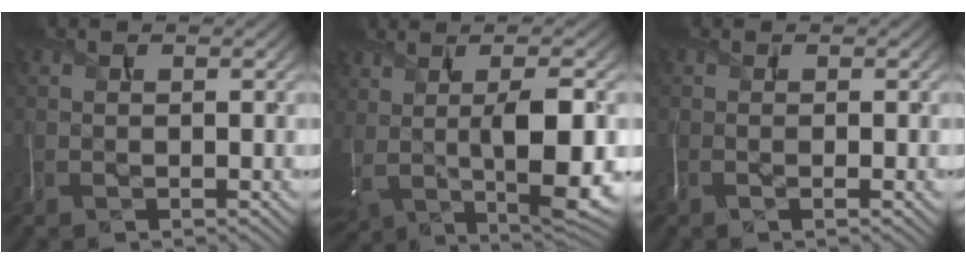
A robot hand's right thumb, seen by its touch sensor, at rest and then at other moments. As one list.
[{"total": 11.7, "force": [0.6, 4.1, 10.9], "torque": [-0.194, -0.010, 0.027]}, {"total": 0.9, "force": [-0.3, 0.1, 0.8], "torque": [-0.016, -0.002, -0.009]}]